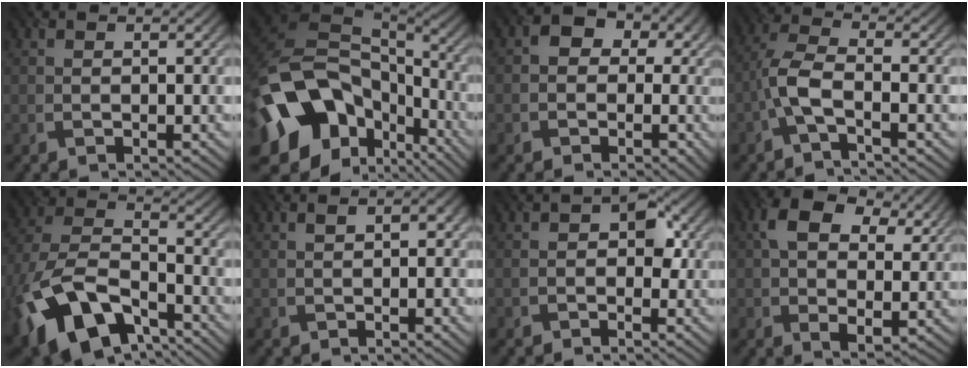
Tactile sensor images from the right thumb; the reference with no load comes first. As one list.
[{"total": 19.1, "force": [-7.5, 14.0, 10.6], "torque": [-0.241, -0.055, -0.094]}, {"total": 6.2, "force": [0.5, 5.3, 3.1], "torque": [-0.038, 0.010, -0.007]}, {"total": 4.7, "force": [-2.2, 1.5, 4.0], "torque": [-0.093, 0.009, -0.057]}, {"total": 16.8, "force": [-8.5, 9.8, 10.8], "torque": [-0.268, -0.037, -0.155]}, {"total": 3.4, "force": [0.2, 1.6, 3.0], "torque": [-0.041, 0.003, 0.009]}, {"total": 2.5, "force": [-0.3, 1.8, 1.7], "torque": [-0.018, -0.001, -0.010]}, {"total": 9.1, "force": [2.4, 6.2, 6.3], "torque": [-0.126, -0.015, 0.043]}]